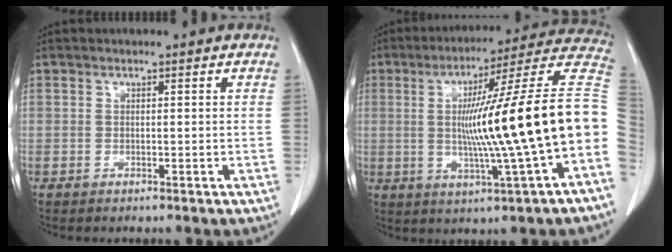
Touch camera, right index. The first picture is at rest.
{"total": 22.3, "force": [-1.7, -0.9, 22.2], "torque": [-0.282, 0.021, -0.036]}